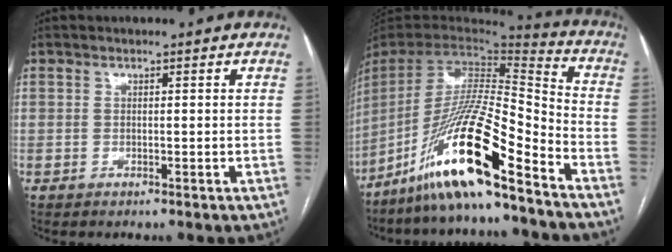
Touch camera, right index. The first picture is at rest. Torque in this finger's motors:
{"motor_torque": [0.71, -0.60, 0.58, 0.21]}